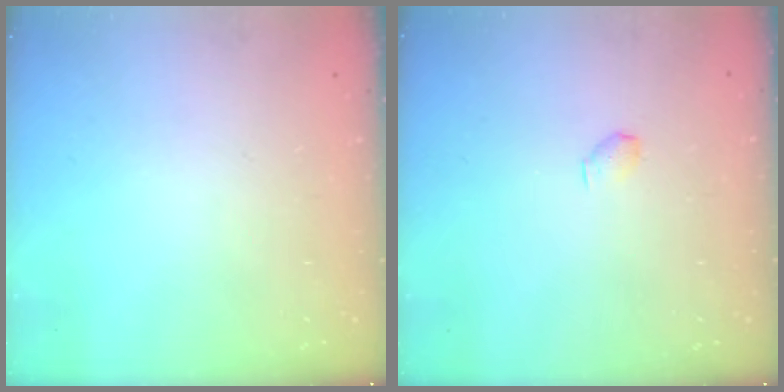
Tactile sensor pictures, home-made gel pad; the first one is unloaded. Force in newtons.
{"total": 2.9, "press": 2.9, "slide": 0.5}